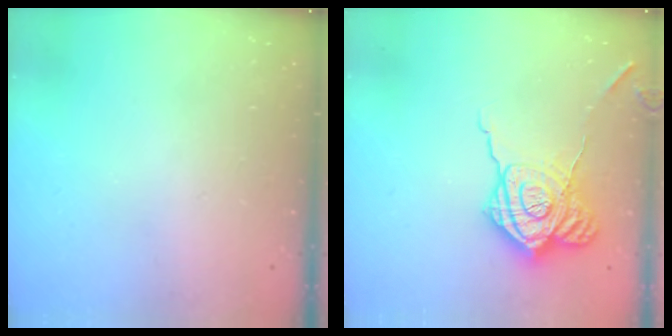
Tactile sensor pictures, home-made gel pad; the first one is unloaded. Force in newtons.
{"total": 18.6, "press": 18.6, "slide": 1.4}